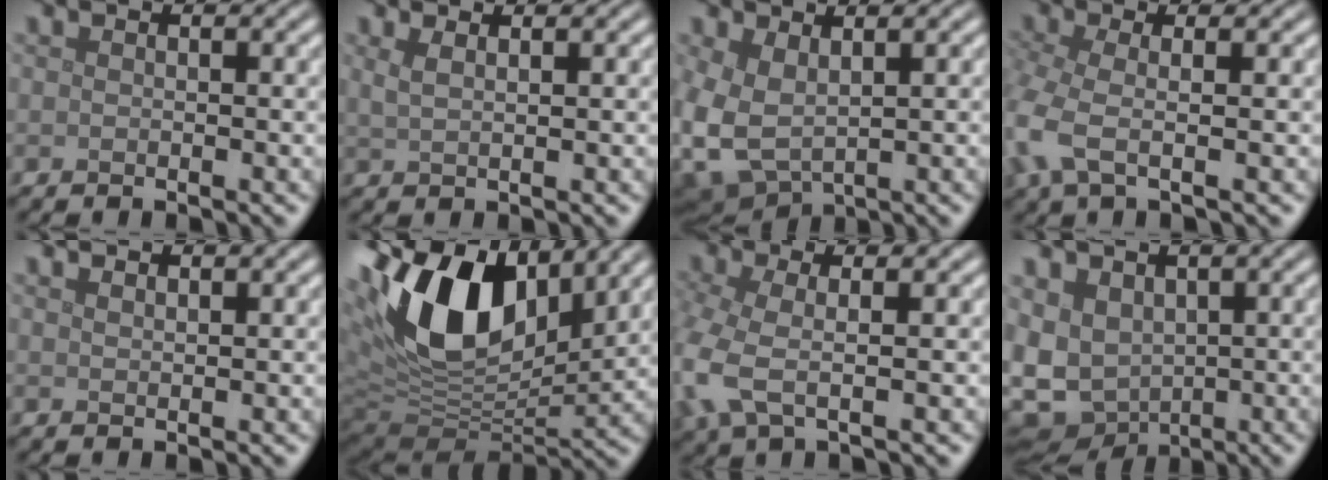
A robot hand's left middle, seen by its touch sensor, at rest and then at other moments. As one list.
[{"total": 1.8, "force": [1.1, 0.7, 1.2], "torque": [-0.016, 0.002, 0.016]}, {"total": 6.4, "force": [0.3, 4.2, 4.9], "torque": [-0.131, -0.024, 0.019]}, {"total": 4.4, "force": [-1.2, 1.8, 3.8], "torque": [-0.104, -0.007, -0.033]}, {"total": 0.9, "force": [0.9, 0.1, 0.2], "torque": [-0.003, 0.000, 0.013]}, {"total": 14.5, "force": [5.2, 8.3, 10.7], "torque": [-0.216, 0.013, 0.090]}, {"total": 5.1, "force": [-0.9, 2.4, 4.4], "torque": [-0.122, -0.014, -0.023]}, {"total": 6.5, "force": [-0.7, 4.9, 4.1], "torque": [-0.100, -0.017, -0.006]}]